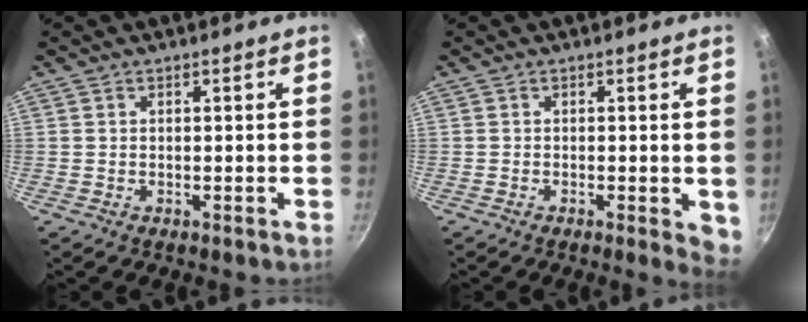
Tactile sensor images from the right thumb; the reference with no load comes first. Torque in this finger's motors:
{"motor_torque": [2.48, 1.58, 1.43, -0.47, 0.15]}